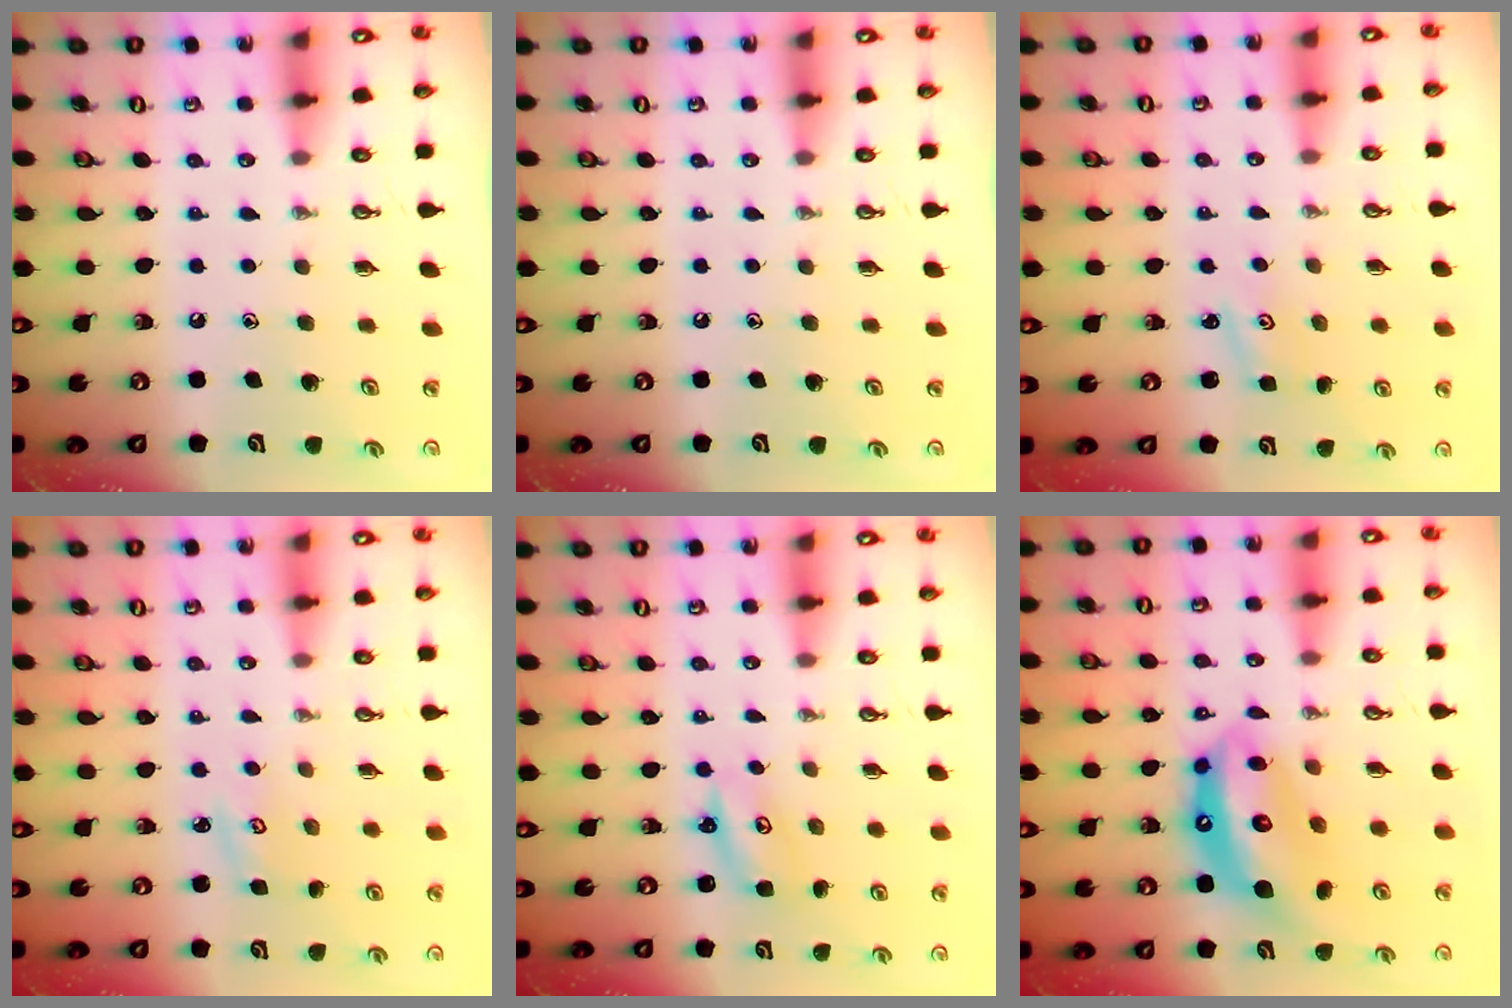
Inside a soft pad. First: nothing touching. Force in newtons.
{"total": 0.0}
{"total": 1.3, "press": 1.3, "slide": 0.2}
{"total": 2.8, "press": 2.8, "slide": 0.2}
{"total": 2.7, "press": 2.7, "slide": 0.2}
{"total": 14.3, "press": 14.3, "slide": 1.3}